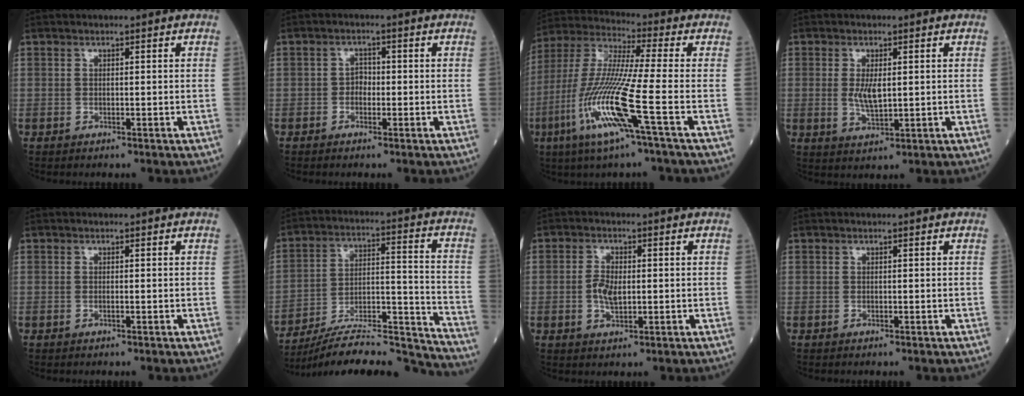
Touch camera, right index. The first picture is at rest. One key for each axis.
{"total": 1.5, "fx": -0.5, "fy": 0.8, "fz": 1.1, "tx": -0.013, "ty": 0.006, "tz": -0.010}
{"total": 15.3, "fx": -5.8, "fy": -1.1, "fz": 14.1, "tx": -0.306, "ty": -0.023, "tz": -0.121}
{"total": 4.1, "fx": 0.3, "fy": 0.9, "fz": 3.9, "tx": -0.081, "ty": -0.007, "tz": 0.011}
{"total": 0.6, "fx": -0.1, "fy": -0.5, "fz": 0.4, "tx": -0.012, "ty": -0.001, "tz": -0.002}
{"total": 21.6, "fx": -20.7, "fy": 0.5, "fz": 6.4, "tx": -0.087, "ty": 0.023, "tz": -0.318}
{"total": 3.7, "fx": -0.3, "fy": 1.4, "fz": 3.4, "tx": -0.073, "ty": -0.001, "tz": -0.004}
{"total": 0.0}